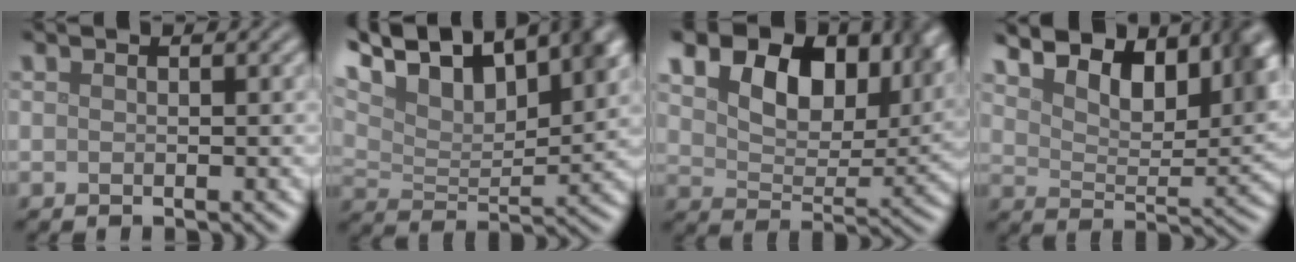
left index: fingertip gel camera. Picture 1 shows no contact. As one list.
[{"total": 12.0, "force": [7.8, 4.7, 7.8], "torque": [-0.150, 0.024, 0.135]}, {"total": 12.7, "force": [6.7, 7.5, 7.8], "torque": [-0.116, 0.012, 0.103]}, {"total": 9.5, "force": [6.4, 3.9, 5.8], "torque": [-0.088, 0.010, 0.092]}]